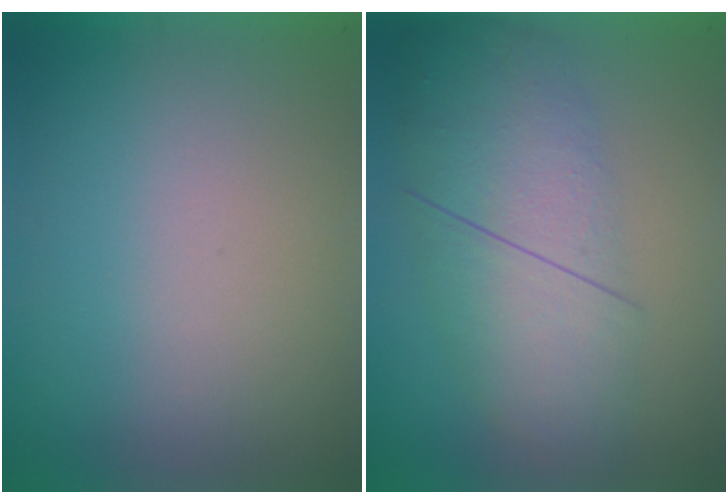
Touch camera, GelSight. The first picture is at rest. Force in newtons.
{"total": 4.7}